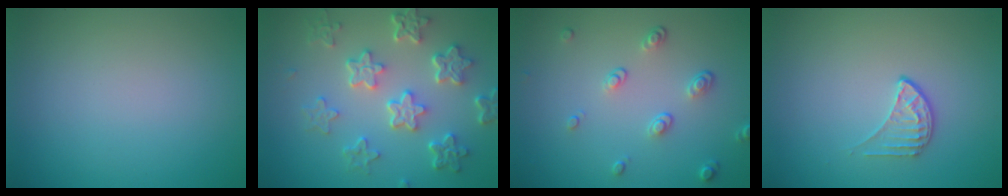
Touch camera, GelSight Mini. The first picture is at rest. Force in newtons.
{"total": 5.9, "press": 4.4, "slide": 3.8}
{"total": 2.2, "press": 1.4, "slide": 1.7}
{"total": 1.6, "press": 1.0, "slide": 1.2}